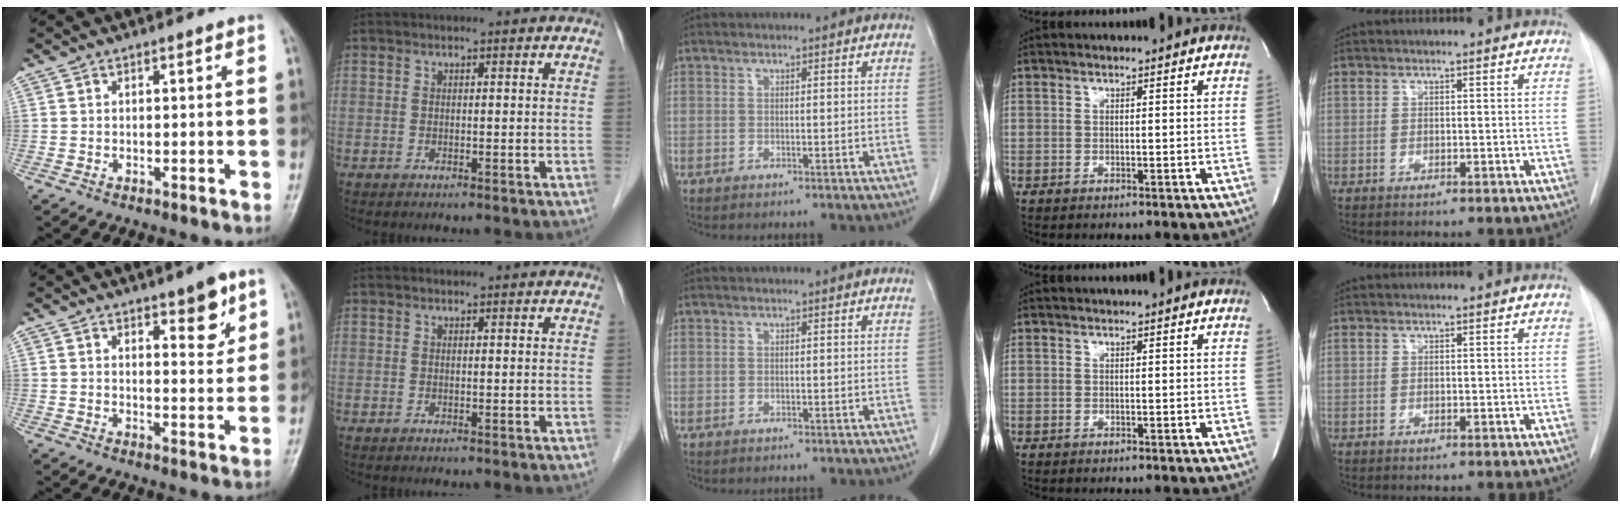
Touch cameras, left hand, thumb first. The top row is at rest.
{"thumb": {"total": 6.8, "force": [3.9, 2.5, 4.9], "torque": [-0.047, -0.025, 0.051]}, "index": {"total": 1.7, "force": [1.6, 0.2, 0.4], "torque": [-0.013, 0.010, 0.016]}}